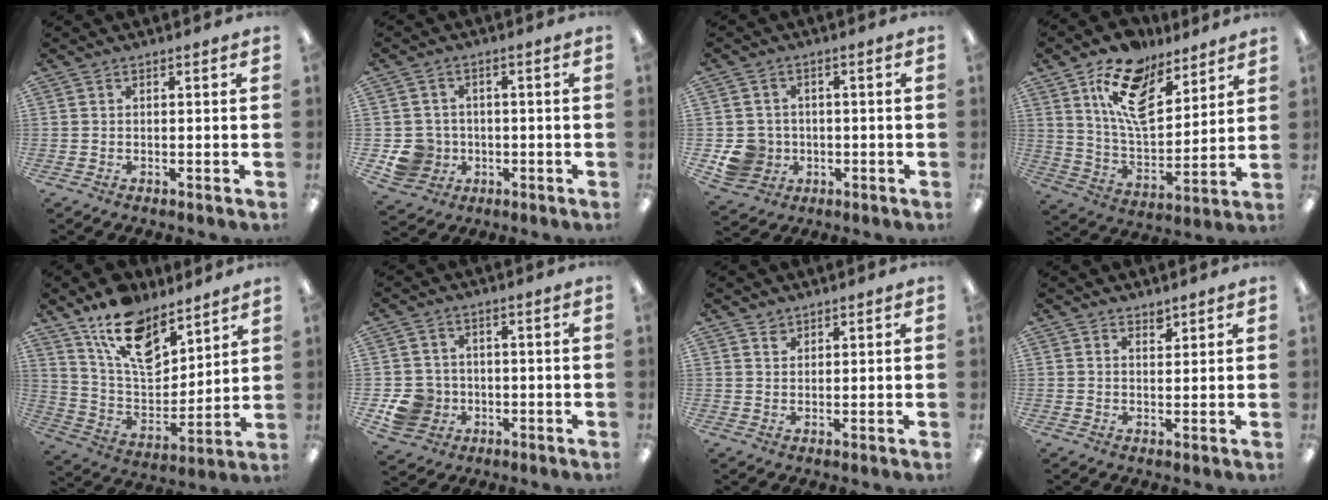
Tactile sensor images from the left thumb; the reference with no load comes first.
{"total": 6.8, "force": [-1.4, 6.4, 1.5], "torque": [-0.048, 0.011, -0.020]}
{"total": 6.8, "force": [-1.3, 6.5, 1.7], "torque": [-0.043, 0.015, -0.016]}
{"total": 16.2, "force": [10.3, 8.1, 9.5], "torque": [-0.163, -0.043, 0.187]}
{"total": 16.5, "force": [11.3, 8.4, 8.5], "torque": [-0.154, -0.063, 0.207]}
{"total": 7.5, "force": [-1.9, 7.0, 2.1], "torque": [-0.055, 0.015, -0.028]}
{"total": 1.8, "force": [1.6, 0.9, 0.0], "torque": [0.007, -0.007, 0.030]}
{"total": 2.0, "force": [1.7, 0.8, 0.4], "torque": [0.007, -0.012, 0.030]}